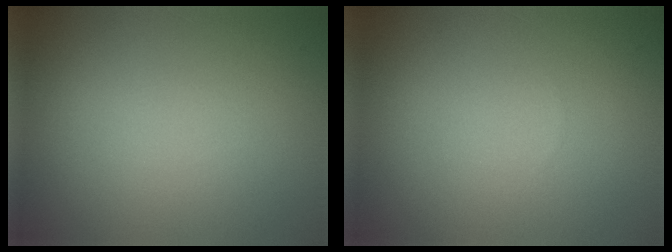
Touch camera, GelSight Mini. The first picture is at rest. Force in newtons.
{"total": 0.0}